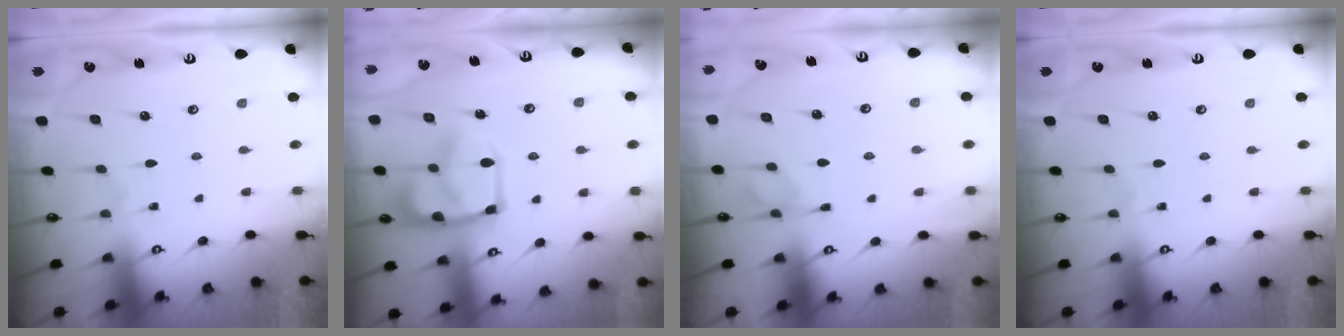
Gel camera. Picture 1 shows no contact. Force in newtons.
{"total": 12.6, "press": 12.5, "slide": 2.1}
{"total": 1.2, "press": 0.0, "slide": 1.2}
{"total": 0.0}